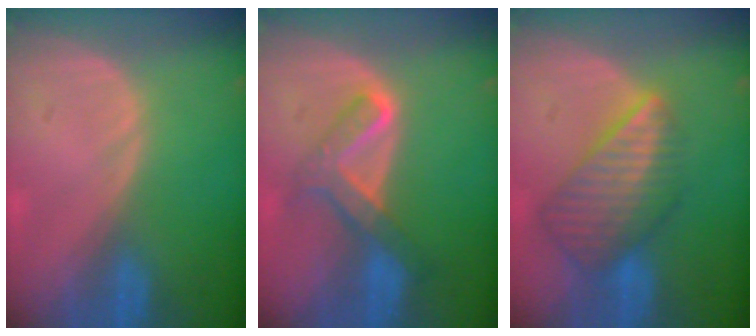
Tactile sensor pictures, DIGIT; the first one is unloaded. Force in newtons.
{"total": 5.9, "press": 5.7, "slide": 1.6}
{"total": 8.6, "press": 7.5, "slide": 4.1}